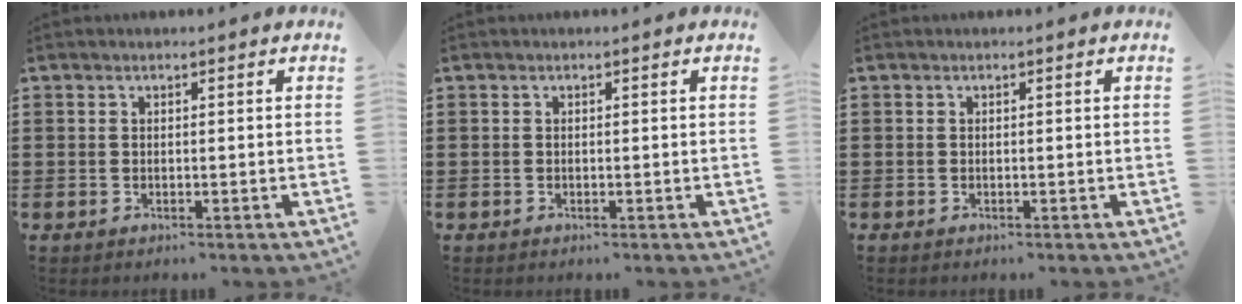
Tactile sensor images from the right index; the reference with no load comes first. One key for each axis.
{"total": 0.0}
{"total": 0.0}